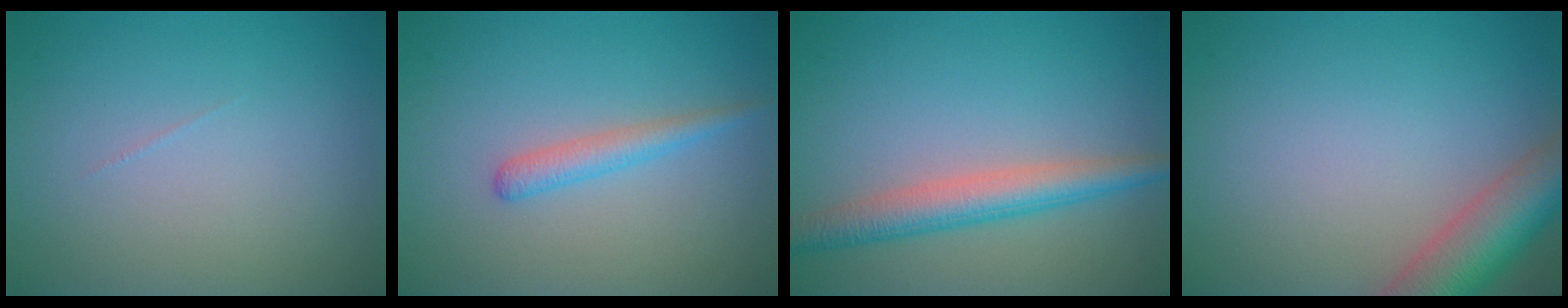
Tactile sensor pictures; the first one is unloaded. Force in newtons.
{"total": 1.9, "press": 1.9, "slide": 0.0}
{"total": 4.2, "press": 4.2, "slide": 0.1}
{"total": 6.7, "press": 6.7, "slide": 0.4}